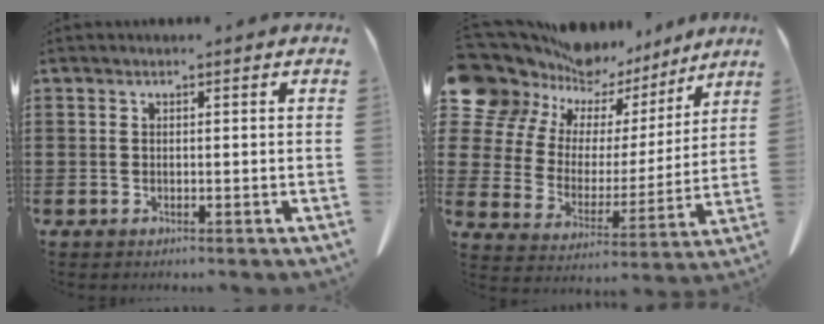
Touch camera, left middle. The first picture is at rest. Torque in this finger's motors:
{"motor_torque": [1.57, 0.57, 0.76, 0.15]}